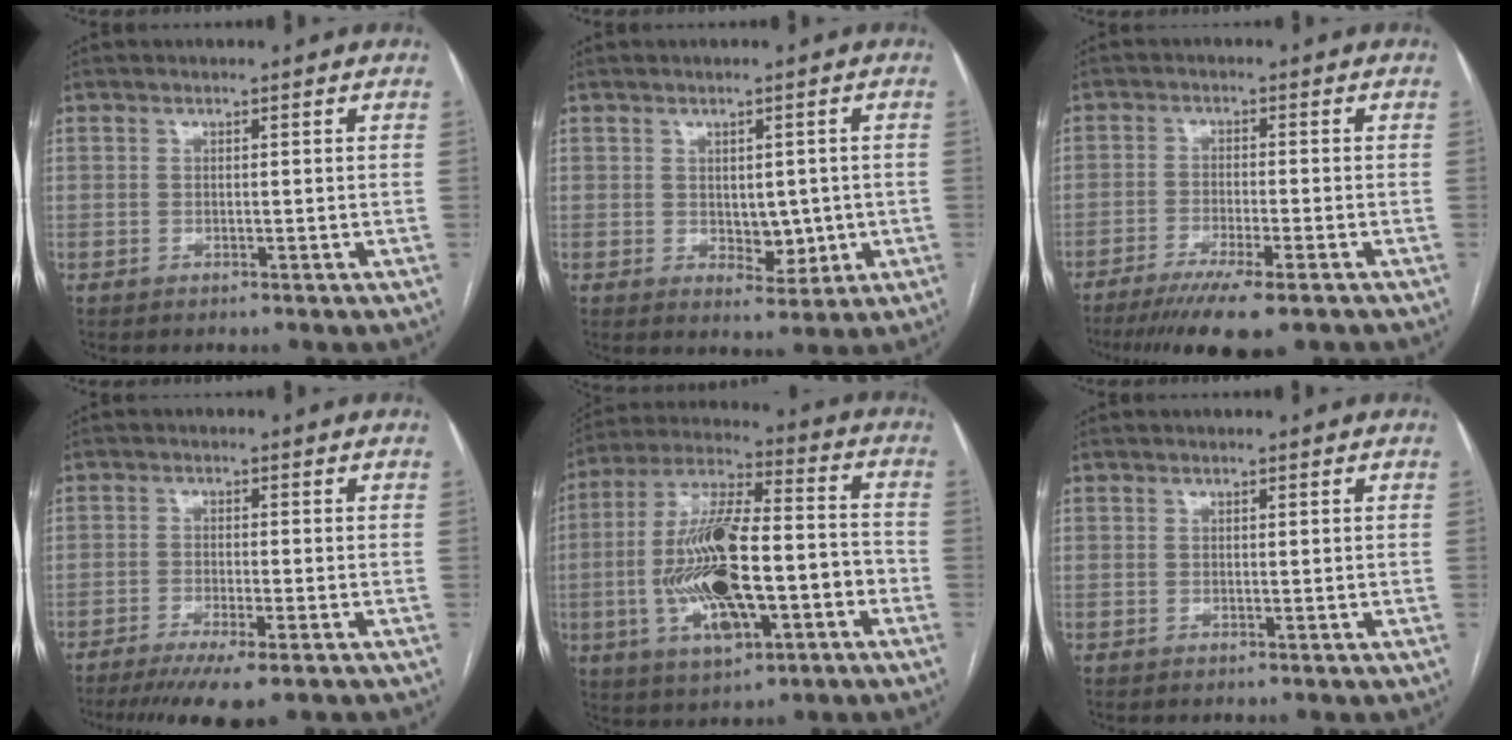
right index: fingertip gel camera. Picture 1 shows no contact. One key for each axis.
{"total": 4.7, "fx": -0.2, "fy": 2.8, "fz": 3.7, "tx": -0.045, "ty": -0.001, "tz": 0.009}
{"total": 10.5, "fx": -7.7, "fy": 1.0, "fz": 7.1, "tx": -0.105, "ty": -0.022, "tz": -0.118}
{"total": 8.7, "fx": -6.3, "fy": 0.9, "fz": 5.9, "tx": -0.088, "ty": -0.018, "tz": -0.098}
{"total": 19.2, "fx": -4.9, "fy": 5.9, "fz": 17.6, "tx": -0.347, "ty": 0.013, "tz": -0.077}
{"total": 0.0}